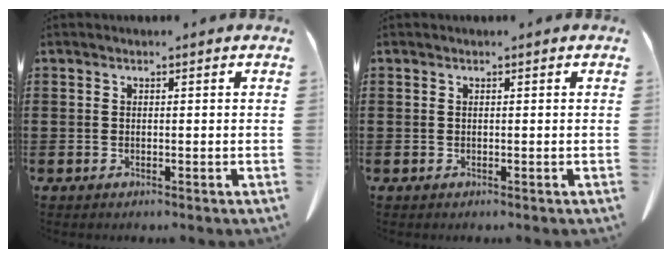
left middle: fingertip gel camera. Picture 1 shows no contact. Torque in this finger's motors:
{"motor_torque": [-0.05, 0.04, 0.00, 0.00]}